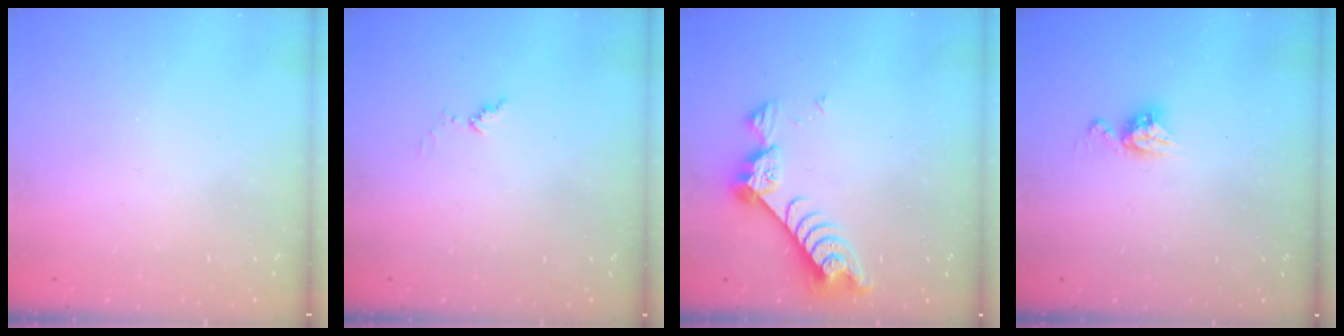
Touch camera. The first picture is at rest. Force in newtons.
{"total": 4.9, "press": 4.9, "slide": 0.3}
{"total": 8.8, "press": 8.8, "slide": 0.8}
{"total": 6.8, "press": 6.8, "slide": 0.5}